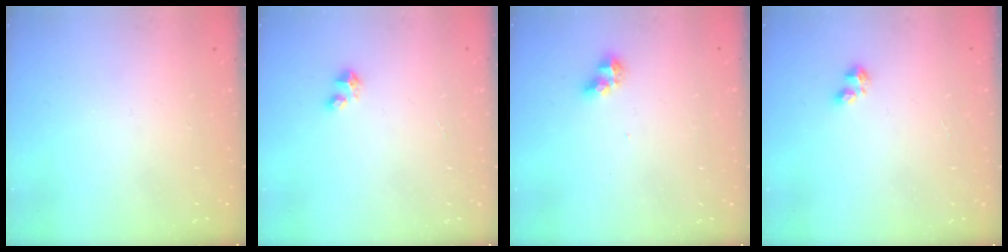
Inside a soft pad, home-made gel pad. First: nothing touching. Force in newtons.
{"total": 2.6, "press": 2.6, "slide": 0.1}
{"total": 5.0, "press": 5.0, "slide": 0.3}
{"total": 3.2, "press": 3.2, "slide": 0.6}